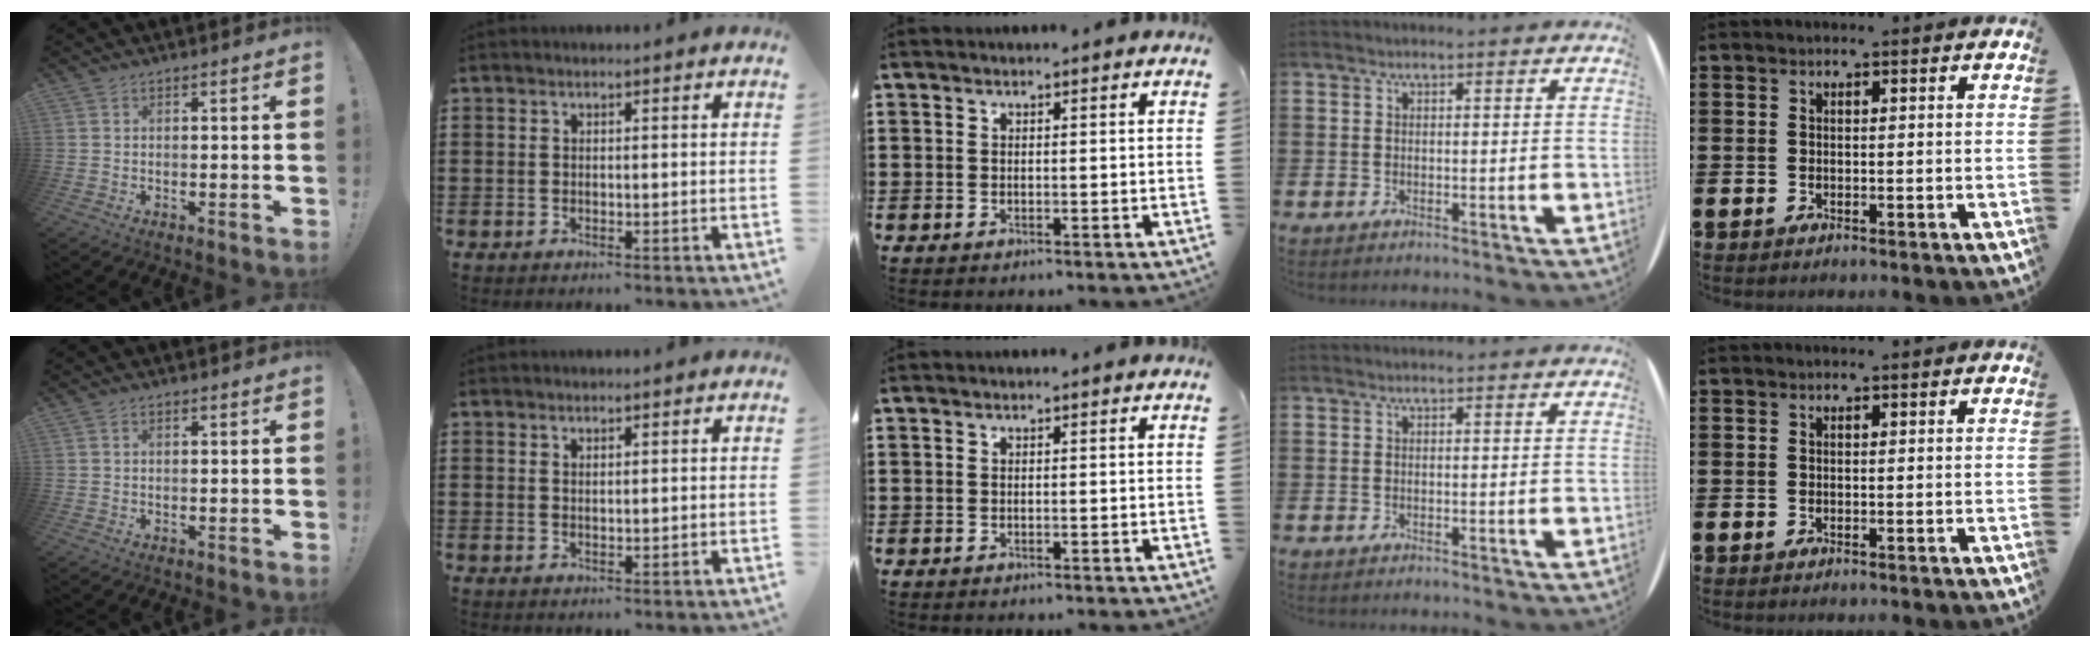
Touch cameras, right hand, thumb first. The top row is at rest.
{"thumb": {"total": 0.8, "force": [0.2, 0.4, 0.6], "torque": [-0.017, 0.004, 0.004]}, "index": {"total": 0.8, "force": [0.7, 0.3, 0.3], "torque": [-0.005, 0.002, 0.013]}}